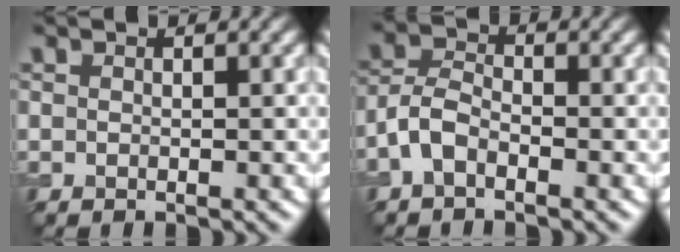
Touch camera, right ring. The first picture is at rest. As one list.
[{"total": 2.7, "force": [-1.5, 1.4, 1.8], "torque": [-0.038, 0.007, -0.040]}]